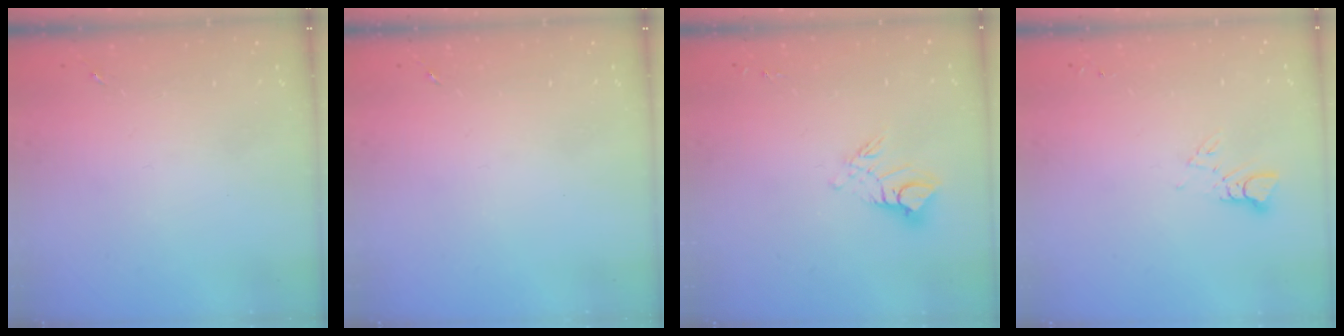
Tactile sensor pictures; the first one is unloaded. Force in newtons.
{"total": 0.0}
{"total": 10.0, "press": 9.9, "slide": 1.0}
{"total": 2.9, "press": 2.9, "slide": 0.2}